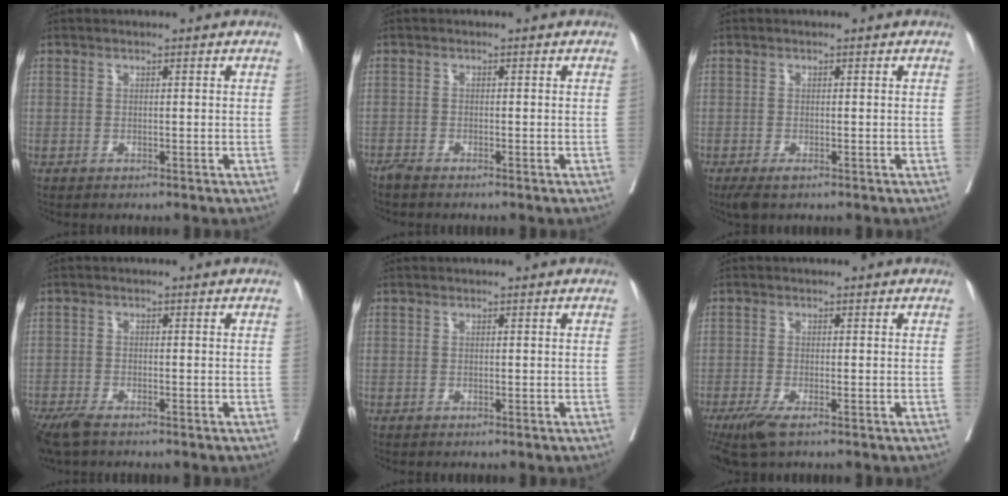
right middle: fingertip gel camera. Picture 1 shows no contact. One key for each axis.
{"total": 1.3, "fx": -1.2, "fy": 0.0, "fz": 0.4, "tx": -0.013, "ty": -0.003, "tz": -0.026}
{"total": 2.2, "fx": -1.4, "fy": 0.7, "fz": 1.6, "tx": -0.030, "ty": -0.007, "tz": -0.021}
{"total": 5.3, "fx": -4.0, "fy": 1.4, "fz": 3.1, "tx": -0.059, "ty": -0.013, "tz": -0.072}
{"total": 0.0}
{"total": 4.1, "fx": -2.6, "fy": 0.8, "fz": 3.0, "tx": -0.058, "ty": -0.011, "tz": -0.047}